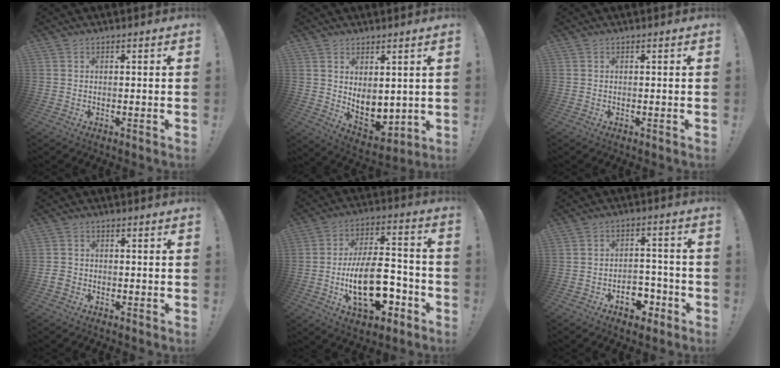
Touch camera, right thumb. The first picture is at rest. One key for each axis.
{"total": 7.3, "fx": 2.3, "fy": 5.4, "fz": 4.3, "tx": -0.045, "ty": -0.035, "tz": 0.054}
{"total": 0.0}
{"total": 2.8, "fx": -1.4, "fy": 2.1, "fz": 1.1, "tx": -0.021, "ty": 0.005, "tz": -0.026}
{"total": 20.8, "fx": -6.8, "fy": 10.6, "fz": 16.5, "tx": -0.286, "ty": 0.046, "tz": -0.104}
{"total": 8.2, "fx": -4.4, "fy": 5.8, "fz": 3.8, "tx": -0.040, "ty": 0.041, "tz": -0.070}